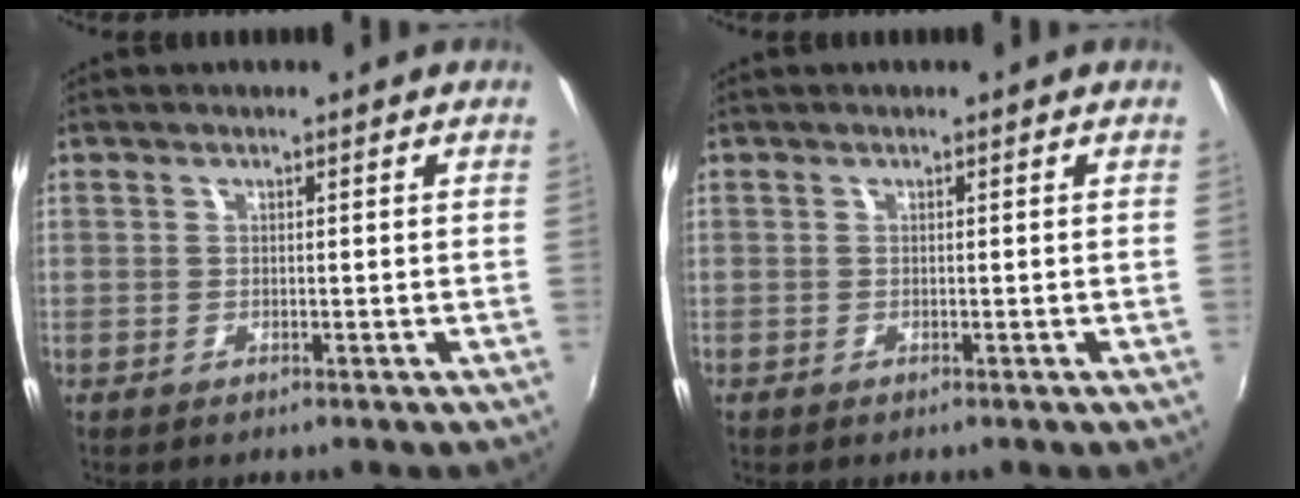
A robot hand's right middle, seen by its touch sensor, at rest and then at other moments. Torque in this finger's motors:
{"motor_torque": [-0.48, 0.09, -0.06, -0.01]}